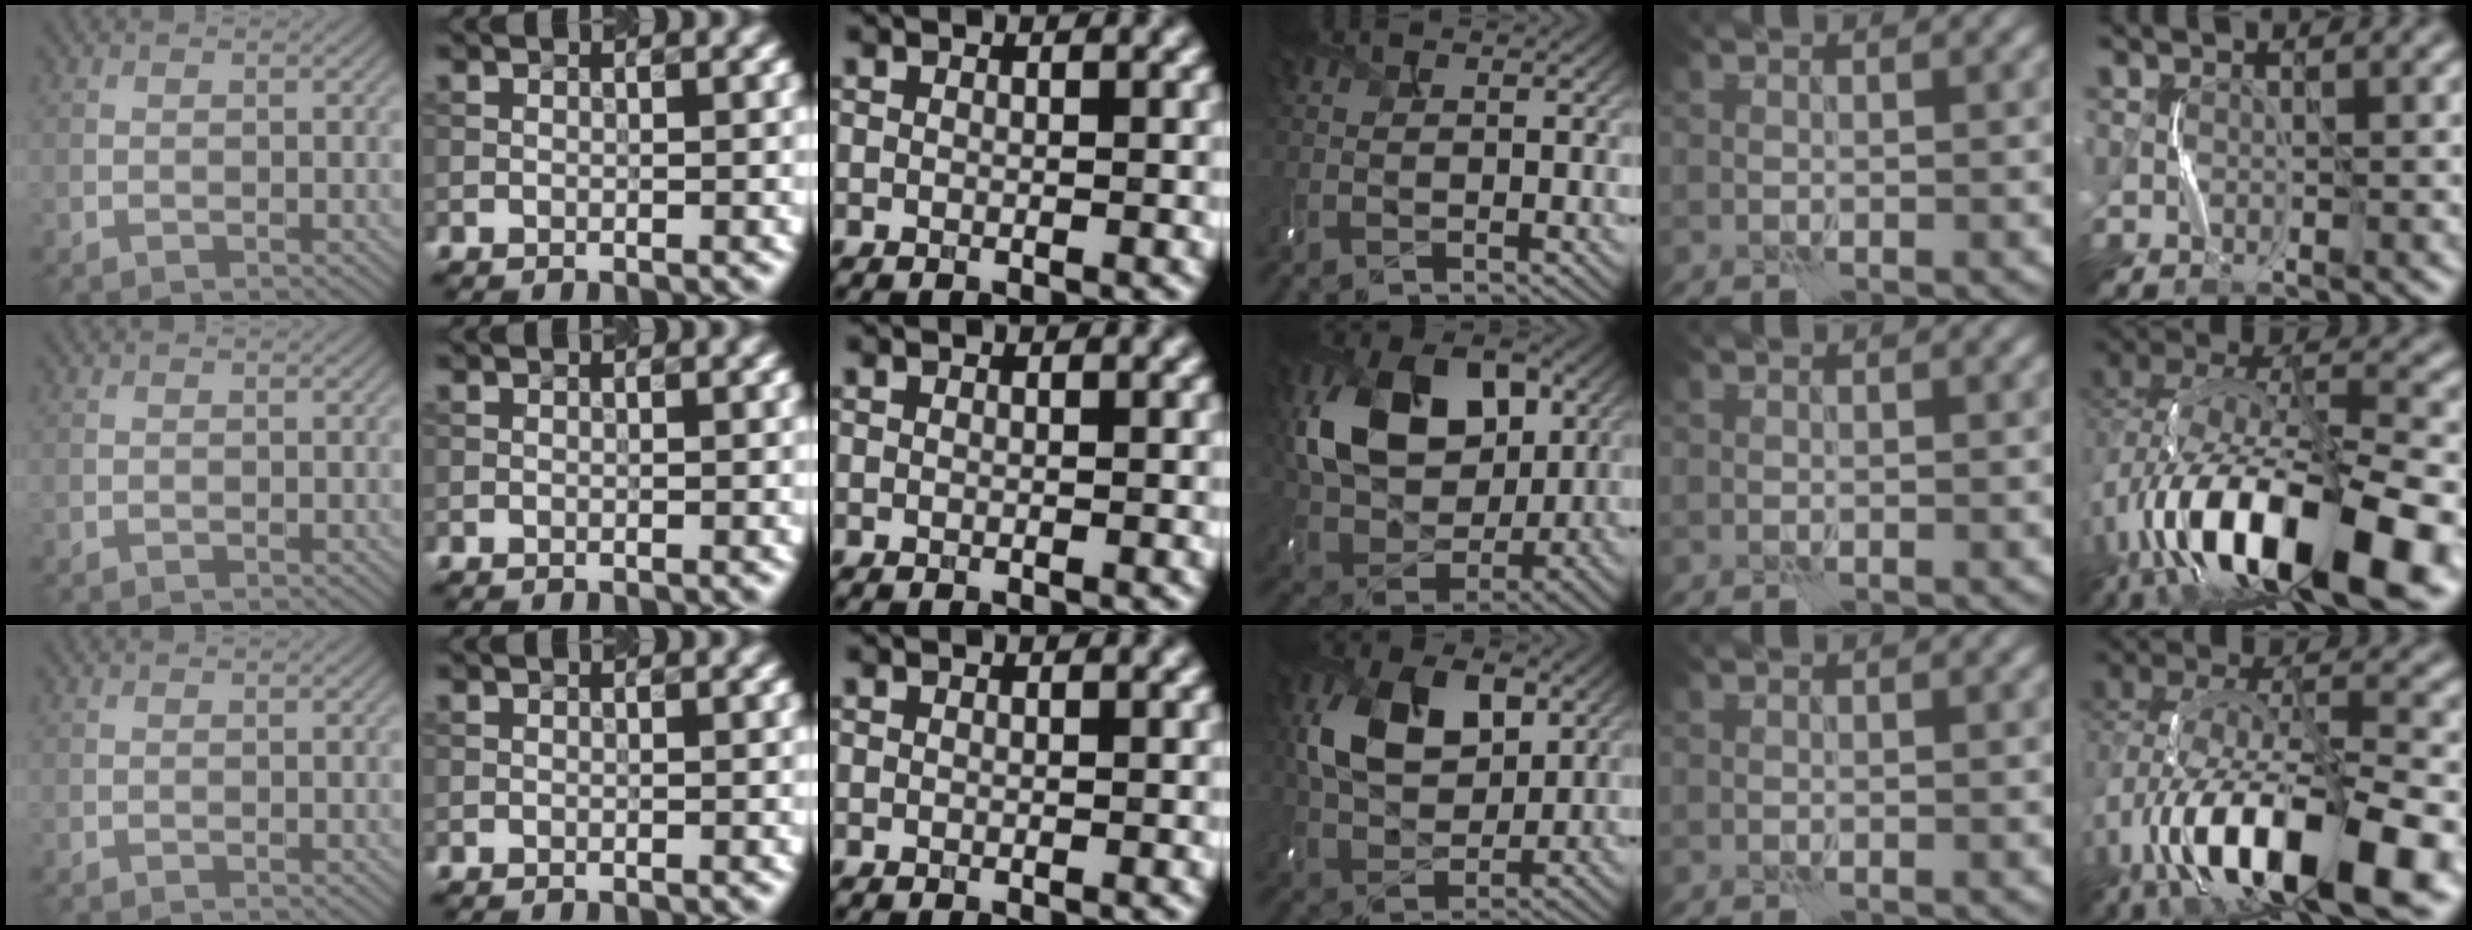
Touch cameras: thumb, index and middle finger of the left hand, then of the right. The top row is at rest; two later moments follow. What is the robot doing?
{"motion": "shake", "object": "handbell"}